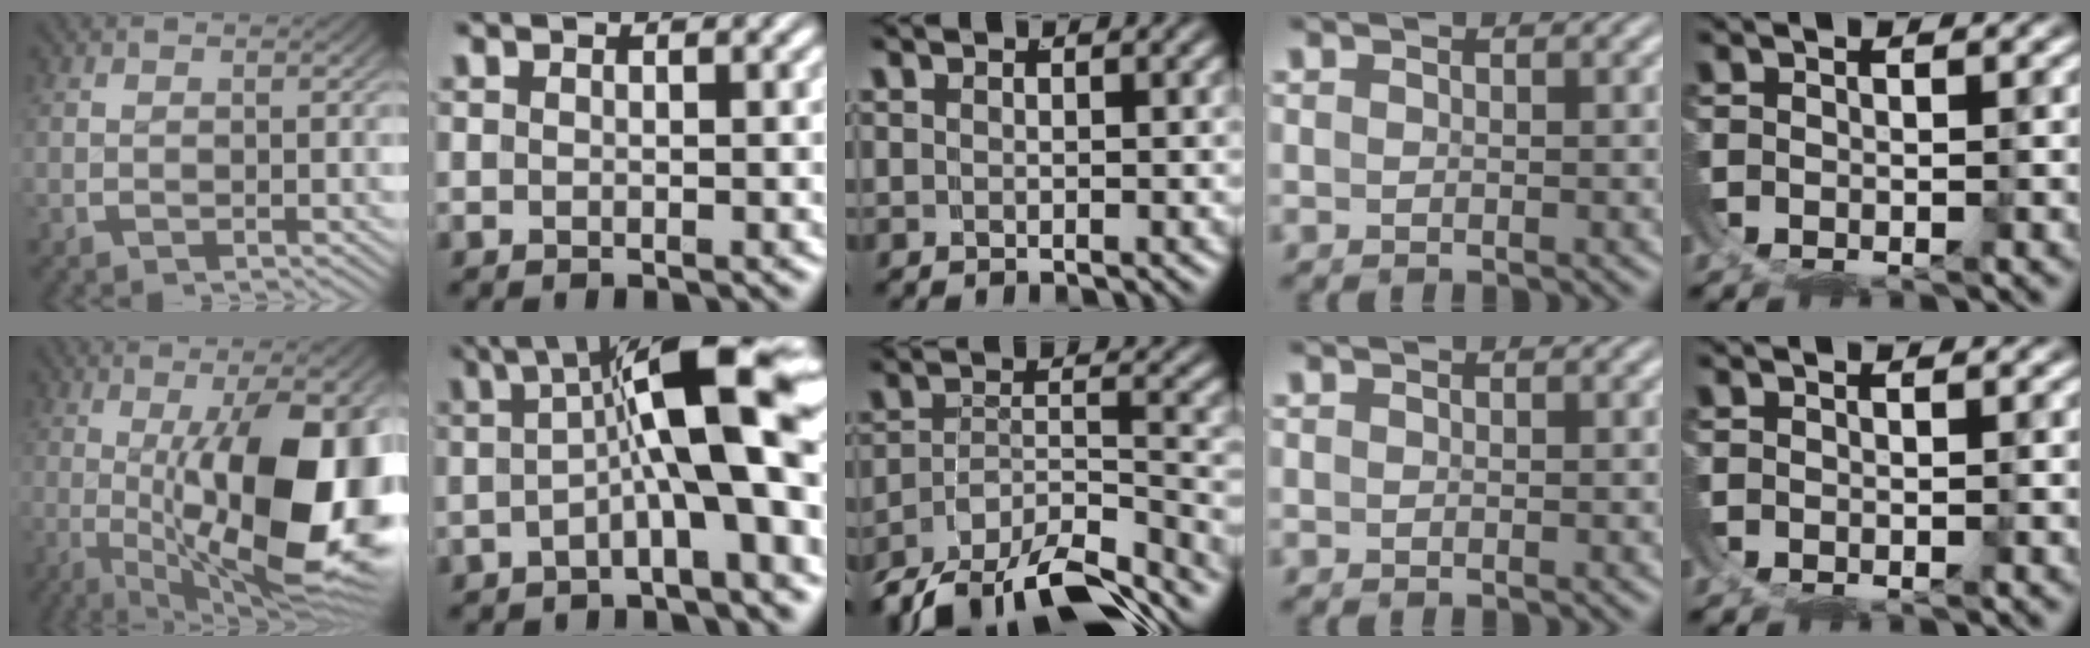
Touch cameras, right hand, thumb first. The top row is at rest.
{"thumb": {"total": 23.2, "force": [-2.9, 11.3, 20.1], "torque": [-0.302, -0.037, -0.017]}, "index": {"total": 9.8, "force": [1.6, 2.2, 9.5], "torque": [-0.129, 0.018, 0.023]}, "middle": {"total": 11.6, "force": [-8.8, 5.0, 5.6], "torque": [-0.075, -0.025, -0.133]}}